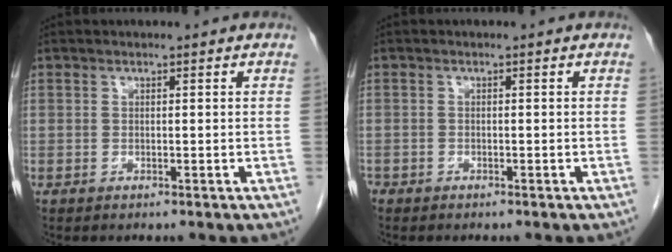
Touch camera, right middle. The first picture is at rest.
{"total": 0.8, "force": [-0.6, 0.5, 0.1], "torque": [-0.001, 0.002, -0.014]}